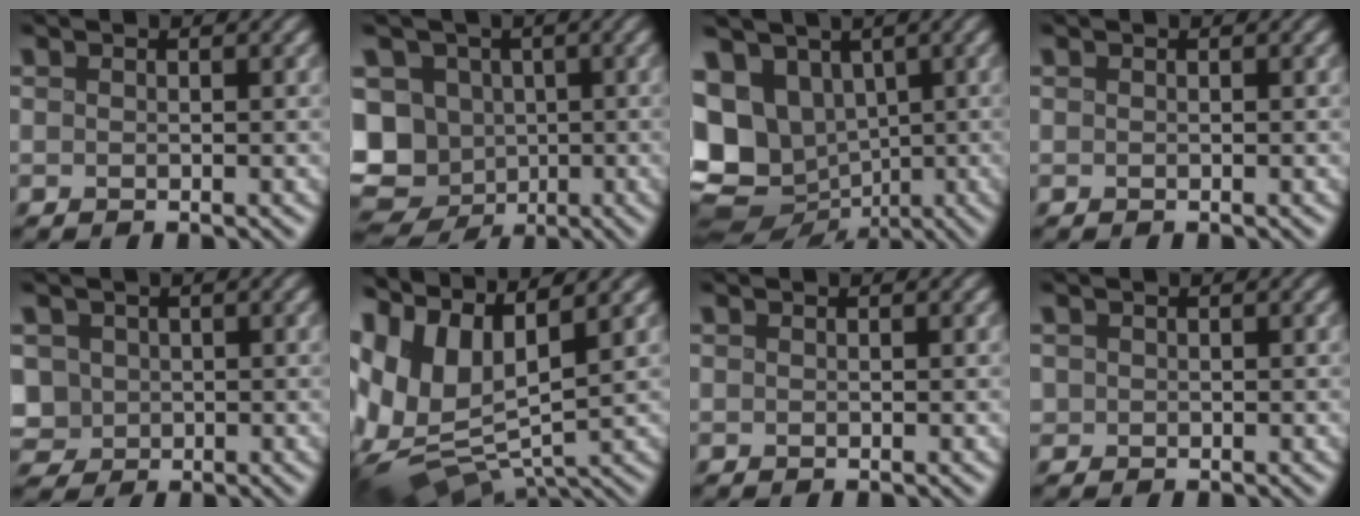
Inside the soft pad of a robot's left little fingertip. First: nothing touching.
{"total": 11.9, "force": [-3.4, 10.2, 5.2], "torque": [-0.086, -0.003, -0.078]}
{"total": 12.5, "force": [-0.2, 10.4, 7.0], "torque": [-0.152, -0.016, -0.008]}
{"total": 0.0}
{"total": 4.5, "force": [-0.2, 4.1, 1.9], "torque": [-0.045, 0.012, -0.022]}
{"total": 10.9, "force": [2.5, 6.1, 8.6], "torque": [-0.191, -0.008, 0.073]}
{"total": 0.0}
{"total": 0.6, "force": [0.0, 0.6, 0.1], "torque": [-0.003, -0.001, 0.000]}